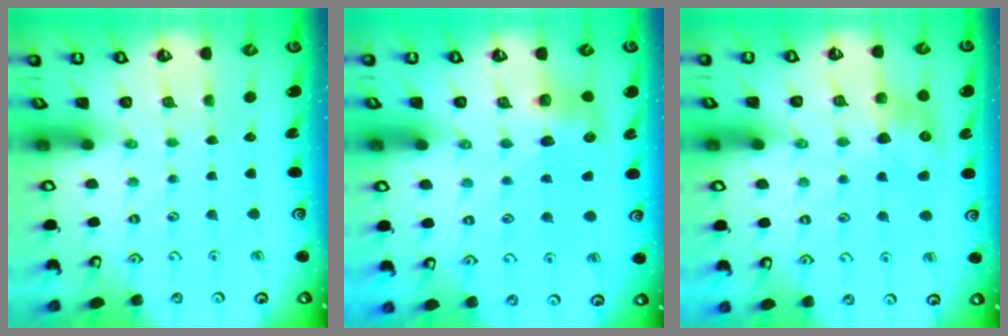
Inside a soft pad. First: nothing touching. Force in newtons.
{"total": 7.5, "press": 7.4, "slide": 0.9}
{"total": 10.1, "press": 10.1, "slide": 0.2}